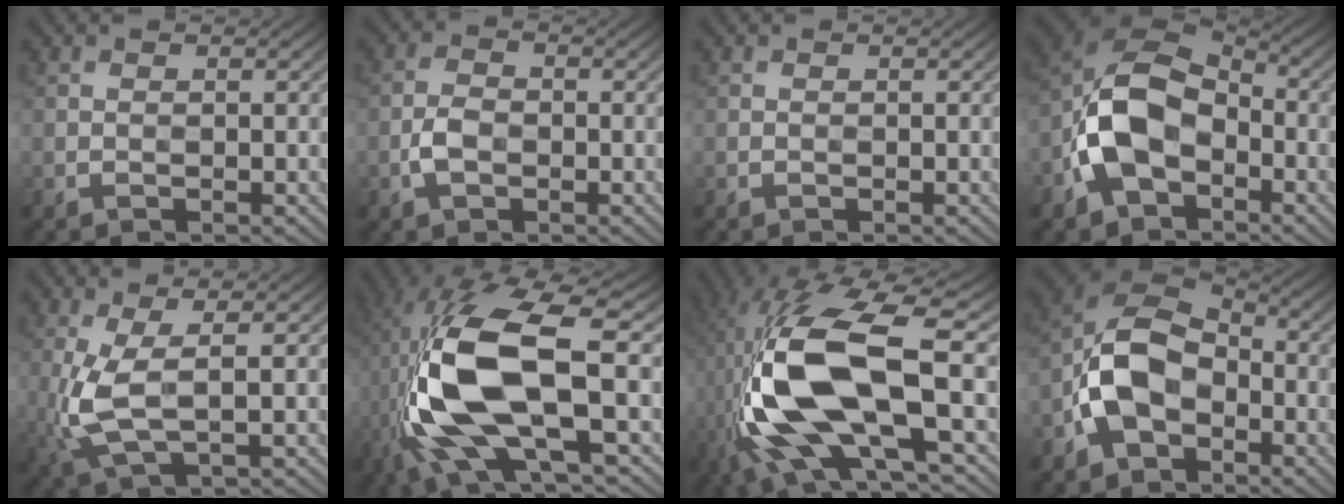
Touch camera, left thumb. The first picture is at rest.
{"total": 3.0, "force": [-1.1, 1.9, 2.1], "torque": [-0.042, 0.004, -0.026]}
{"total": 0.0}
{"total": 12.2, "force": [-3.6, 8.1, 8.3], "torque": [-0.173, -0.007, -0.080]}
{"total": 6.4, "force": [0.0, 2.2, 6.0], "torque": [-0.153, 0.000, 0.001]}
{"total": 15.2, "force": [-2.1, 5.3, 14.0], "torque": [-0.318, 0.003, -0.037]}
{"total": 16.7, "force": [-2.6, 6.1, 15.3], "torque": [-0.333, 0.008, -0.042]}
{"total": 11.0, "force": [-3.5, 7.4, 7.3], "torque": [-0.154, -0.001, -0.085]}